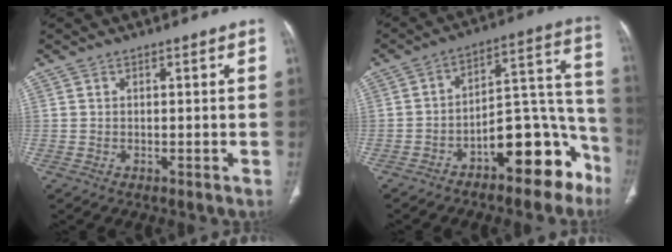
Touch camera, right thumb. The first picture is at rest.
{"total": 15.4, "force": [-9.4, 6.8, 10.1], "torque": [-0.089, 0.126, -0.141]}